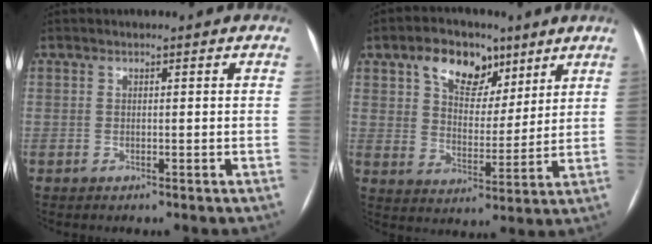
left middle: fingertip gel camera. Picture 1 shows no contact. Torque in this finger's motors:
{"motor_torque": [0.87, -0.48, 0.12, 0.06]}